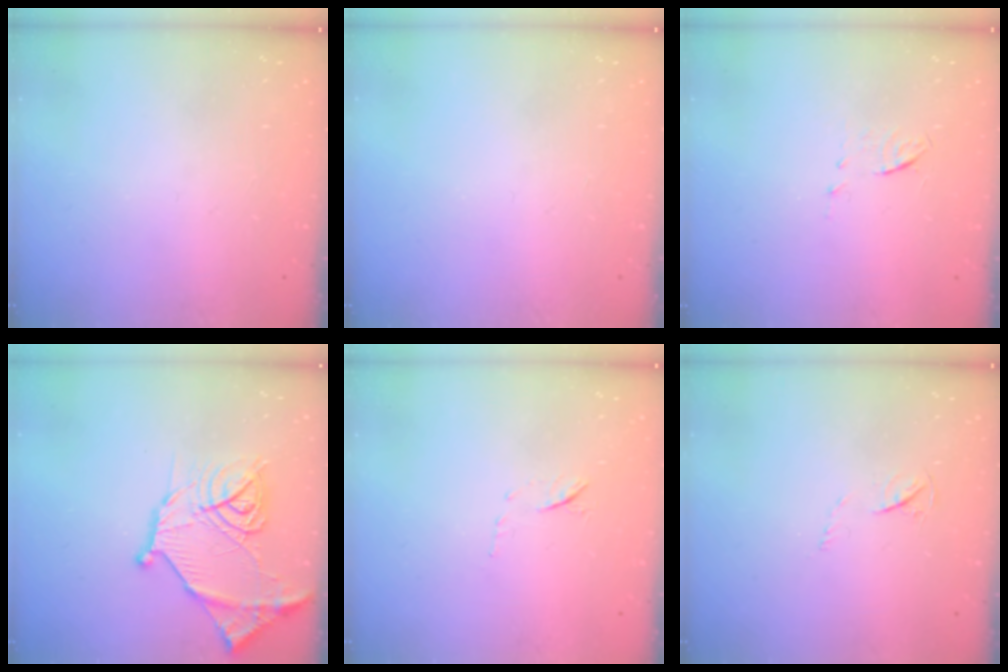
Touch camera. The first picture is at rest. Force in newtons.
{"total": 0.0}
{"total": 4.2, "press": 4.1, "slide": 0.9}
{"total": 16.8, "press": 16.7, "slide": 1.5}
{"total": 6.1, "press": 5.9, "slide": 1.5}
{"total": 3.3, "press": 3.2, "slide": 0.5}